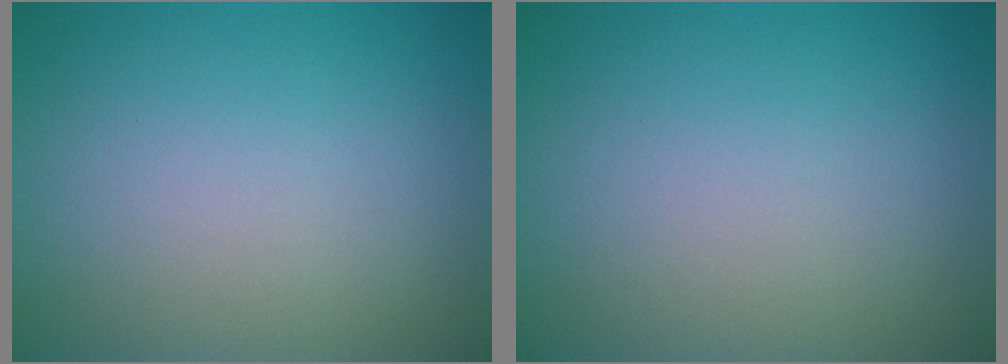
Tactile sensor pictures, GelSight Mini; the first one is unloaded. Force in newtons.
{"total": 0.0}